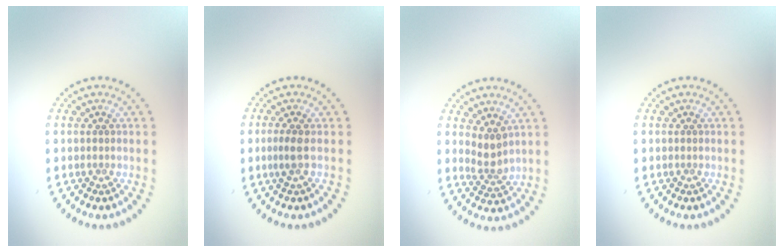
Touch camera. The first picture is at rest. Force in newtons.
{"total": 1.4, "press": 1.1, "slide": 0.7}
{"total": 2.3, "press": 1.7, "slide": 1.6}
{"total": 0.0}